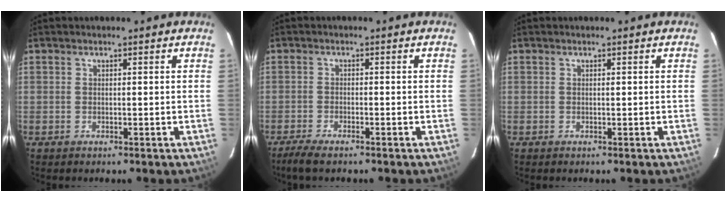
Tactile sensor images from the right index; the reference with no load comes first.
{"total": 4.4, "force": [-3.6, 0.6, 2.6], "torque": [-0.046, -0.009, -0.057]}
{"total": 0.0}